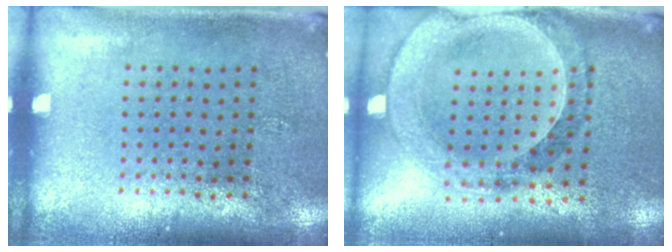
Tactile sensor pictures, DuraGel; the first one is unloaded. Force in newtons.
{"total": 1.5, "press": 1.4, "slide": 0.3}